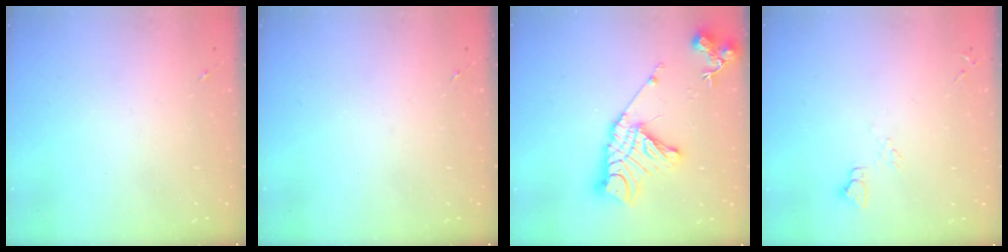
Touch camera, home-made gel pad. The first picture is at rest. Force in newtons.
{"total": 0.0}
{"total": 19.1, "press": 19.0, "slide": 1.8}
{"total": 4.6, "press": 4.6, "slide": 0.5}